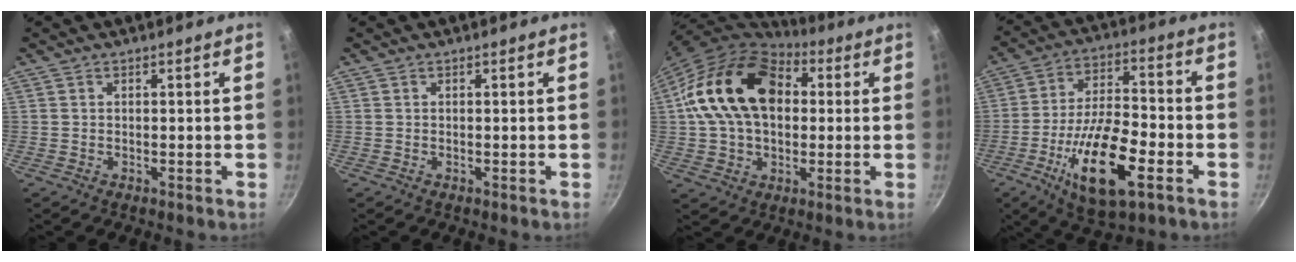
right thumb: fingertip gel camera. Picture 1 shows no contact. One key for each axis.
{"total": 0.0}
{"total": 21.0, "fx": 3.3, "fy": 14.6, "fz": 14.7, "tx": -0.239, "ty": 0.030, "tz": 0.046}
{"total": 18.3, "fx": -7.0, "fy": 7.2, "fz": 15.3, "tx": -0.267, "ty": 0.026, "tz": -0.122}